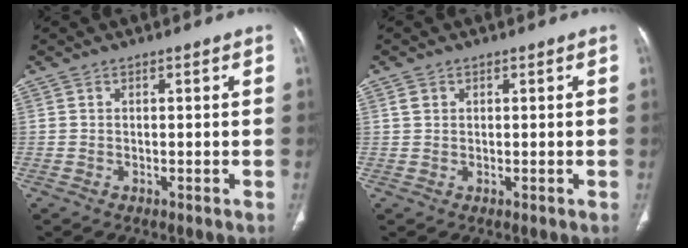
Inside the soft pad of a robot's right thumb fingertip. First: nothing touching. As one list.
[{"total": 1.6, "force": [0.7, 1.2, 0.8], "torque": [-0.008, -0.001, 0.015]}]